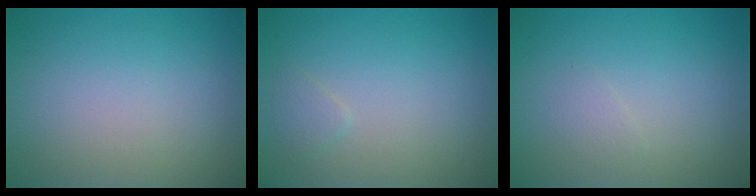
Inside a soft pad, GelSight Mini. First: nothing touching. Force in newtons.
{"total": 0.8, "press": 0.8, "slide": 0.1}
{"total": 0.8, "press": 0.8, "slide": 0.0}